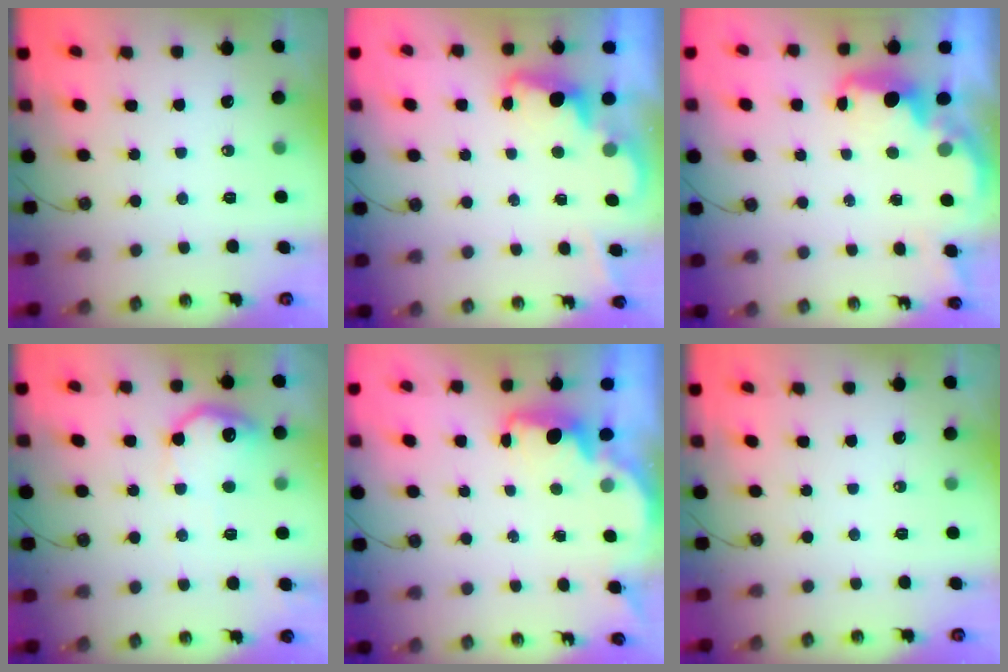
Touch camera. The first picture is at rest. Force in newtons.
{"total": 2.5, "press": 2.4, "slide": 0.5}
{"total": 2.7, "press": 2.6, "slide": 0.5}
{"total": 12.4, "press": 12.4, "slide": 0.8}
{"total": 1.8, "press": 1.6, "slide": 0.7}
{"total": 0.0}